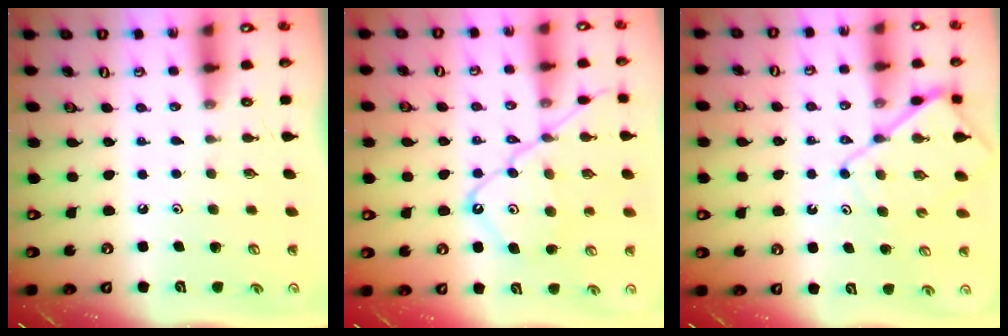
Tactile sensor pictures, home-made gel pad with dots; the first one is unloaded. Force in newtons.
{"total": 13.9, "press": 13.8, "slide": 1.4}
{"total": 10.2, "press": 10.2, "slide": 1.2}